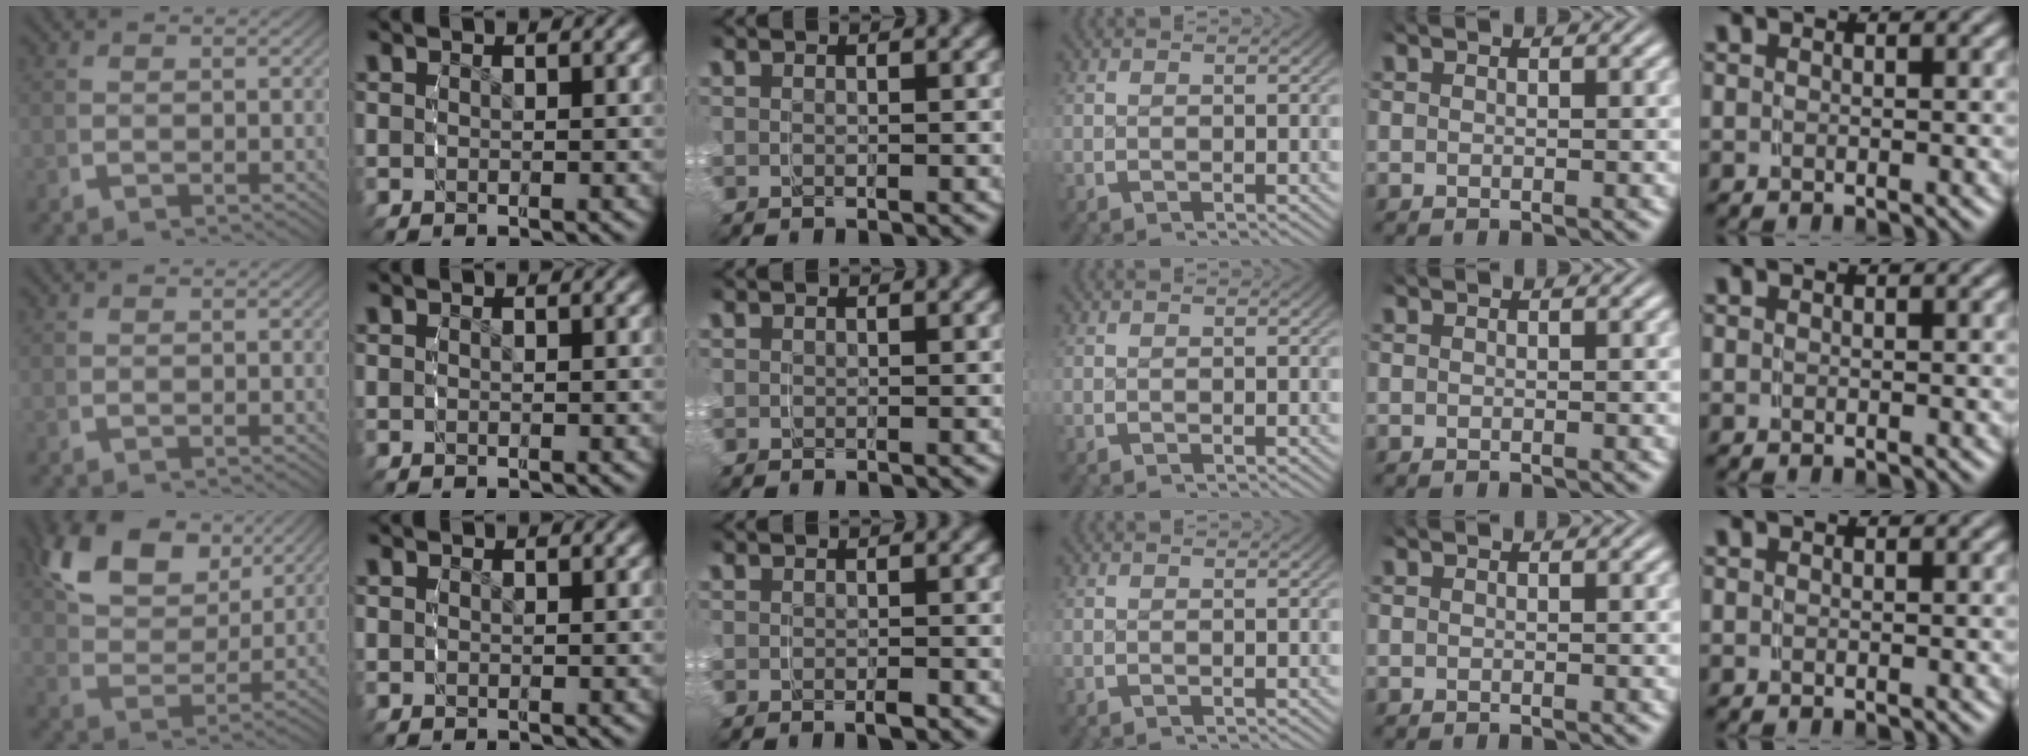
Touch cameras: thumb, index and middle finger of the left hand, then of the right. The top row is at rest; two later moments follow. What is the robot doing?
{"motion": "grasp_and_lifting", "object": "ribbon"}